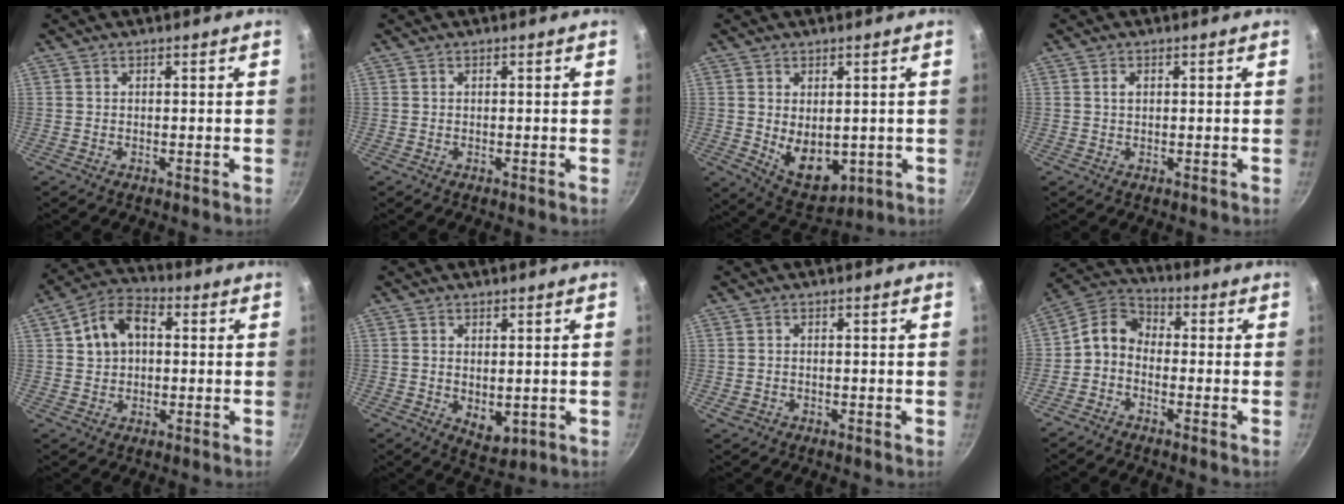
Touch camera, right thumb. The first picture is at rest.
{"total": 0.0}
{"total": 9.2, "force": [0.1, 6.0, 6.9], "torque": [-0.088, -0.022, 0.025]}
{"total": 1.2, "force": [0.4, 0.7, 0.8], "torque": [-0.012, 0.002, 0.005]}
{"total": 10.0, "force": [1.8, 7.1, 6.8], "torque": [-0.103, 0.024, 0.020]}
{"total": 5.2, "force": [0.1, 3.3, 4.1], "torque": [-0.057, -0.017, 0.009]}
{"total": 1.3, "force": [-0.4, 1.1, 0.6], "torque": [-0.011, 0.001, -0.007]}
{"total": 6.7, "force": [-1.6, 5.0, 4.1], "torque": [-0.073, 0.035, -0.056]}